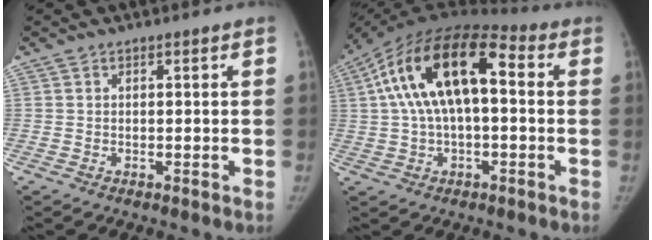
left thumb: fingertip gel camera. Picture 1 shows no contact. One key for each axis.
{"total": 18.4, "fx": 2.7, "fy": 9.1, "fz": 15.8, "tx": -0.284, "ty": 0.047, "tz": 0.035}